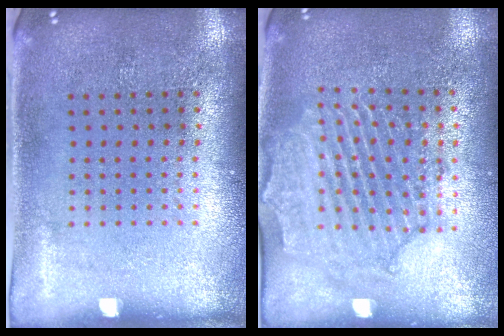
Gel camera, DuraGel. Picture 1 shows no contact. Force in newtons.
{"total": 2.1, "press": 2.0, "slide": 0.6}